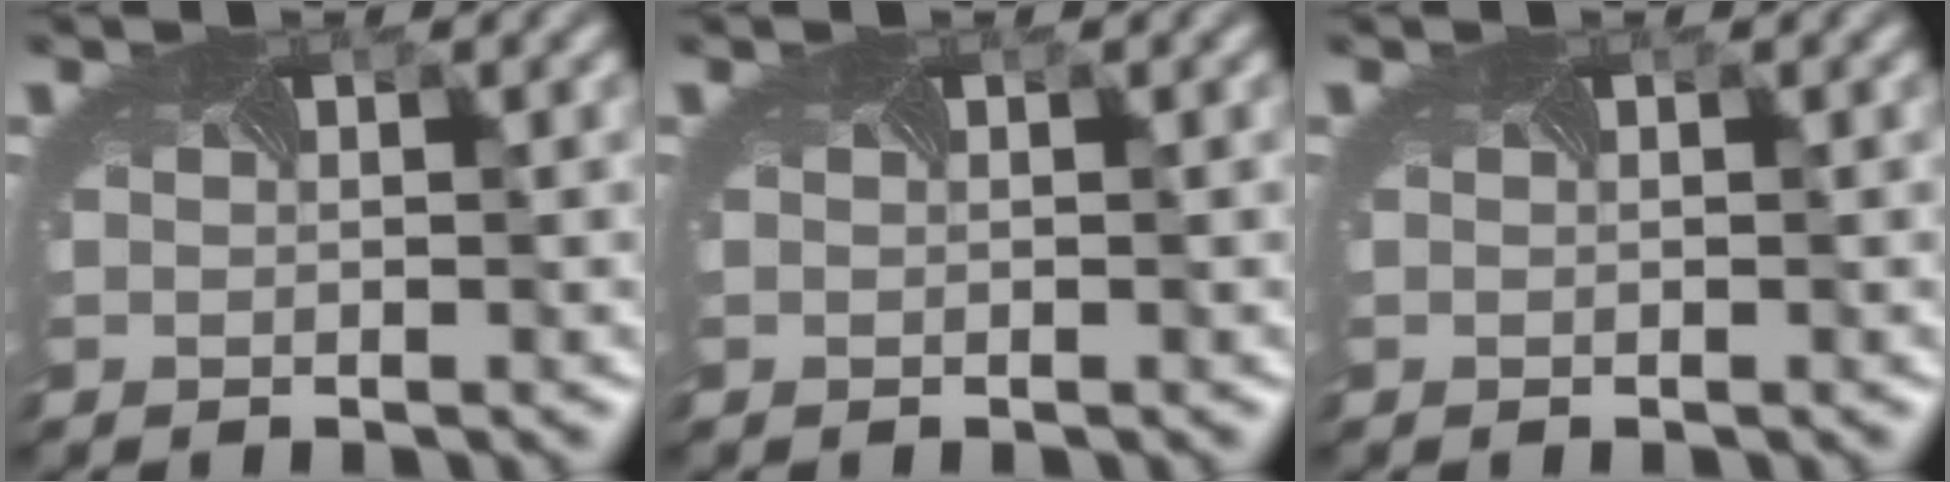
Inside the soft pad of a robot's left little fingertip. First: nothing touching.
{"total": 0.0}
{"total": 0.0}